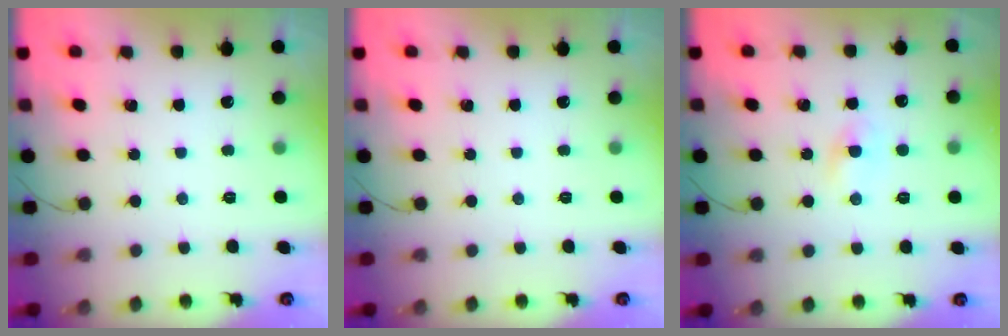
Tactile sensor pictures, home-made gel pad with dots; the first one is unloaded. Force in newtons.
{"total": 0.0}
{"total": 1.8, "press": 1.5, "slide": 0.9}